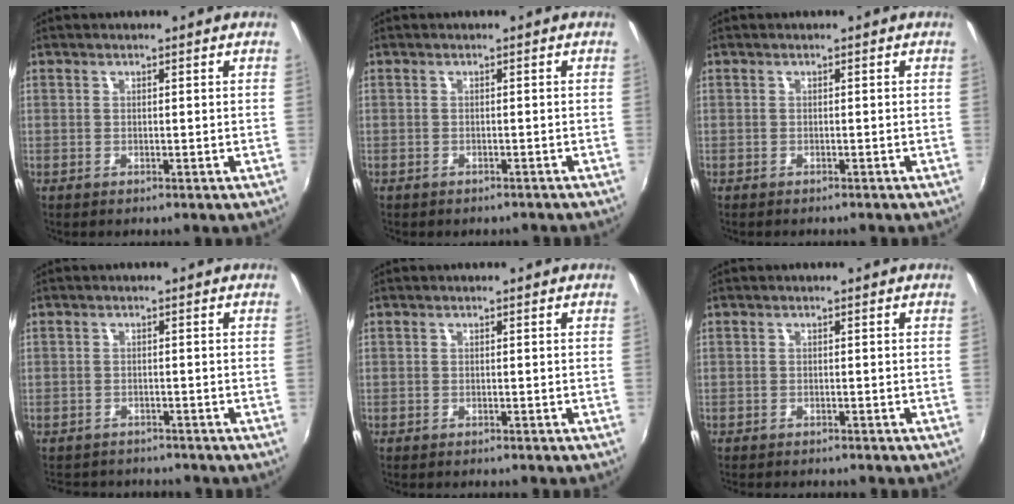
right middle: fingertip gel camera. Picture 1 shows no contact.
{"total": 2.4, "force": [-2.3, 0.6, 0.6], "torque": [-0.013, -0.009, -0.028]}
{"total": 1.4, "force": [-1.4, 0.0, 0.3], "torque": [-0.010, -0.009, -0.021]}
{"total": 6.1, "force": [-5.6, 2.3, 0.9], "torque": [-0.032, 0.006, -0.088]}
{"total": 2.2, "force": [-2.2, 0.0, 0.6], "torque": [-0.017, -0.011, -0.035]}
{"total": 4.3, "force": [-4.1, 0.5, 1.3], "torque": [-0.035, -0.013, -0.062]}